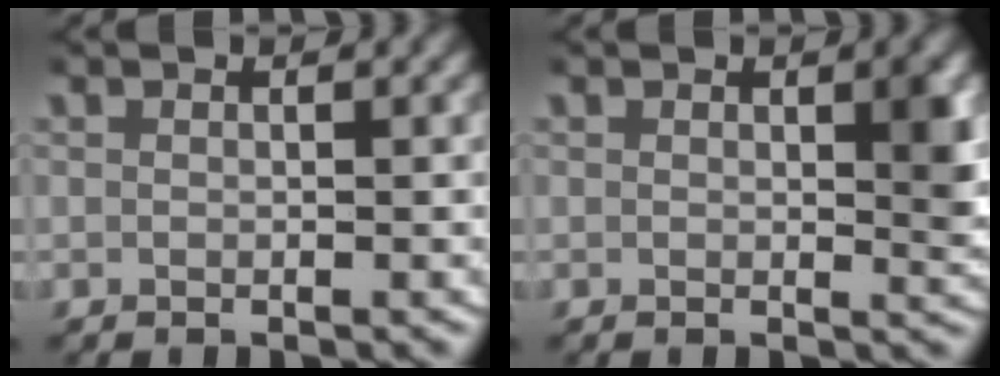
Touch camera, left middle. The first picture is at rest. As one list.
[{"total": 2.1, "force": [0.5, 0.7, 1.9], "torque": [-0.014, -0.008, 0.008]}]